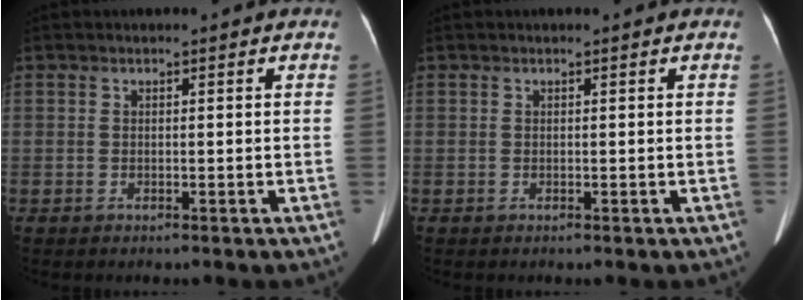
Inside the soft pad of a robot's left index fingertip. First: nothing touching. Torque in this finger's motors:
{"motor_torque": [-0.02, 0.03, 0.00, 0.02]}